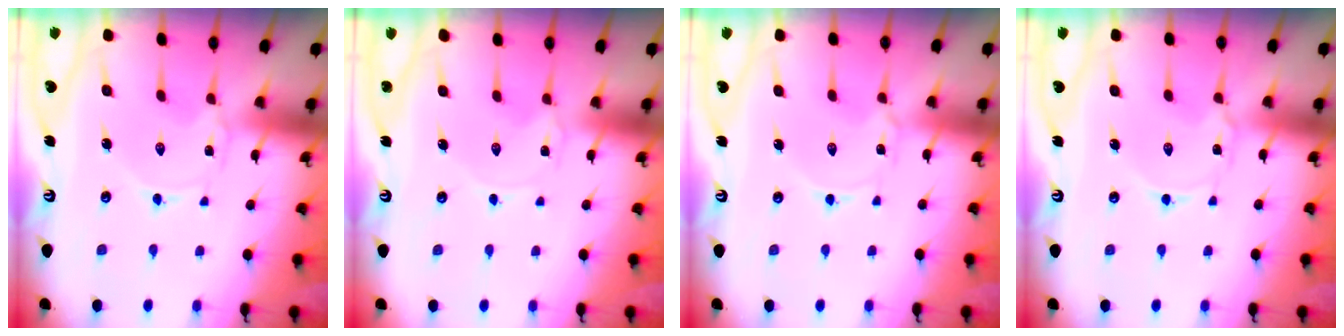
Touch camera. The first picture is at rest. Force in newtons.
{"total": 0.0}
{"total": 0.8, "press": 0.8, "slide": 0.2}
{"total": 0.9, "press": 0.9, "slide": 0.2}